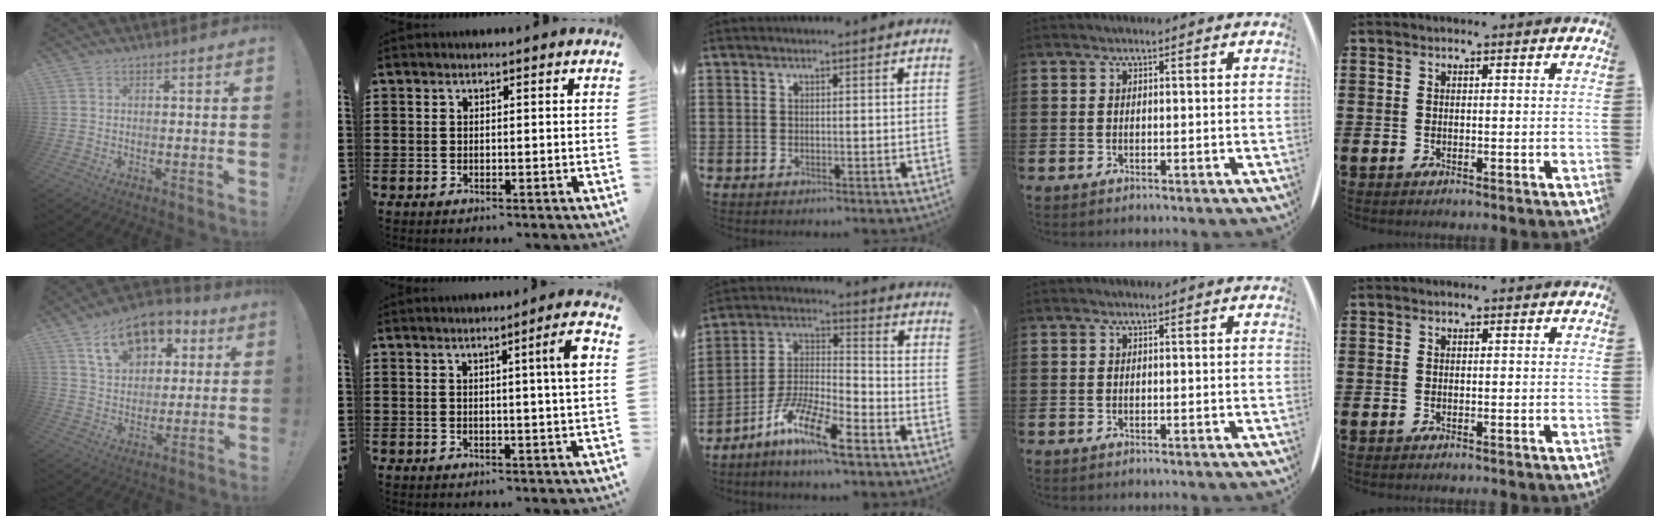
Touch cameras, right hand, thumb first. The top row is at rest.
{"thumb": {"total": 15.9, "force": [8.3, 10.5, 8.6], "torque": [-0.129, -0.037, 0.153]}, "index": {"total": 4.7, "force": [1.3, -0.7, 4.5], "torque": [-0.069, -0.014, 0.012]}, "middle": {"total": 10.8, "force": [-8.0, 1.6, 7.0], "torque": [-0.154, 0.002, -0.156]}}